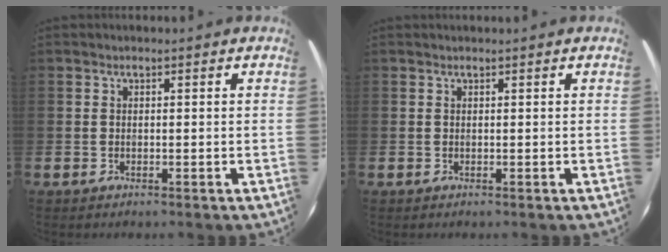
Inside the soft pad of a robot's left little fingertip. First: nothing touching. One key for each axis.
{"total": 0.0}